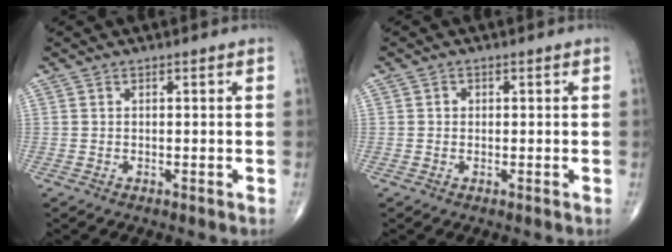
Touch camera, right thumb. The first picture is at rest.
{"total": 1.0, "force": [0.1, 0.9, 0.4], "torque": [-0.001, 0.003, 0.001]}